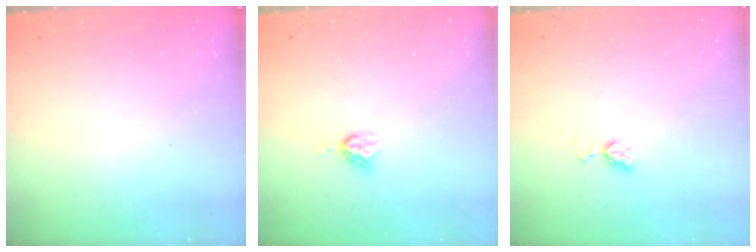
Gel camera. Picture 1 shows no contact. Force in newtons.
{"total": 5.1, "press": 5.1, "slide": 0.0}
{"total": 3.7, "press": 3.7, "slide": 0.6}